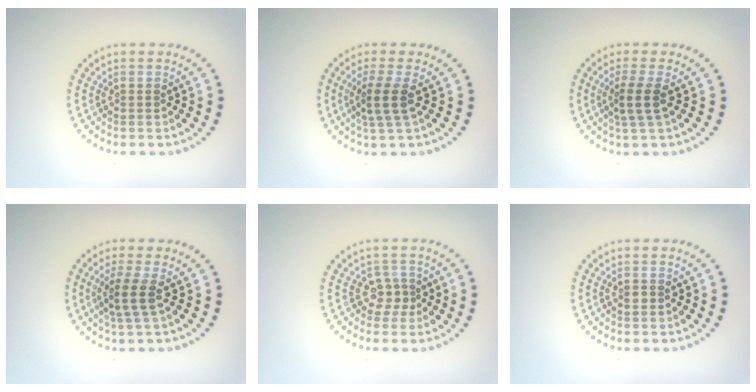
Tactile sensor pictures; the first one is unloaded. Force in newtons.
{"total": 2.6, "press": 2.1, "slide": 1.6}
{"total": 2.4, "press": 1.9, "slide": 1.6}
{"total": 2.7, "press": 2.1, "slide": 1.6}
{"total": 1.9, "press": 1.5, "slide": 1.2}
{"total": 0.8, "press": 0.7, "slide": 0.3}